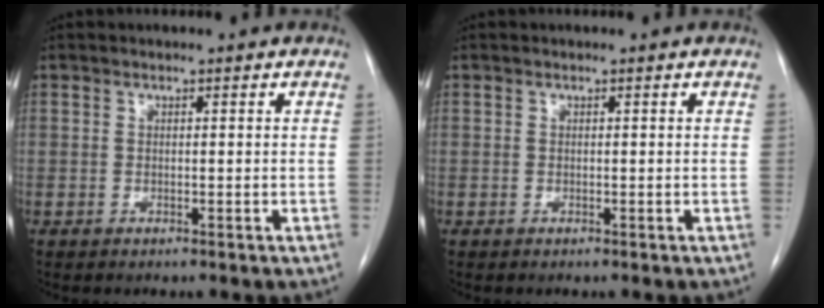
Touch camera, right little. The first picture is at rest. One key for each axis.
{"total": 0.0}